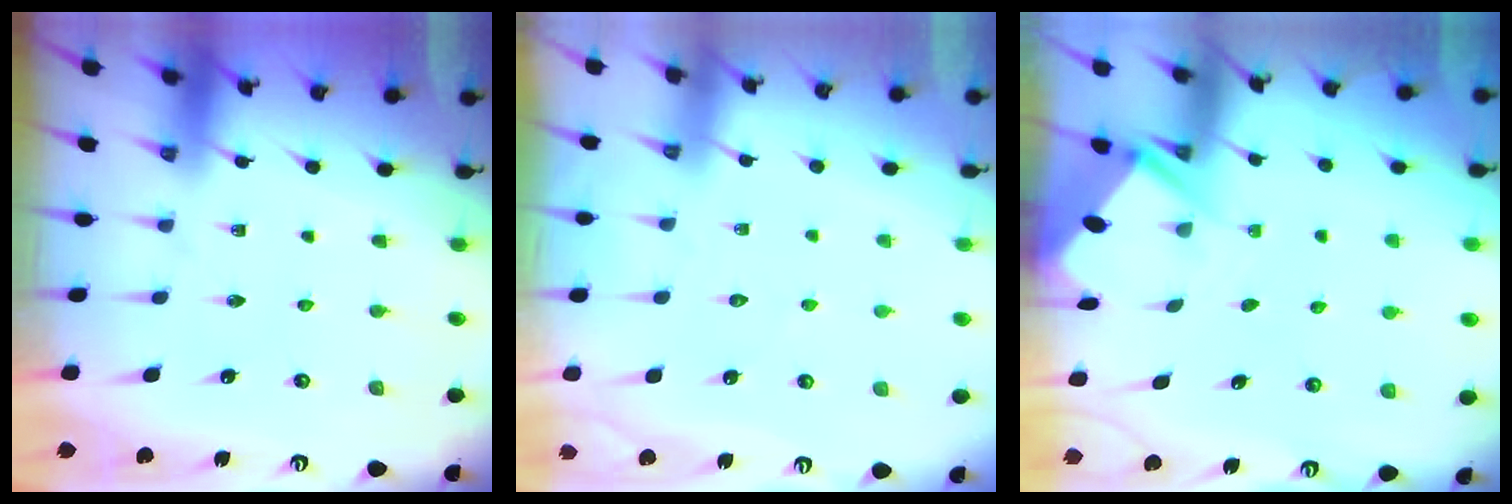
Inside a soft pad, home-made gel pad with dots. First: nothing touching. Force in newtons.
{"total": 2.8, "press": 2.8, "slide": 0.3}
{"total": 2.7, "press": 2.7, "slide": 0.4}